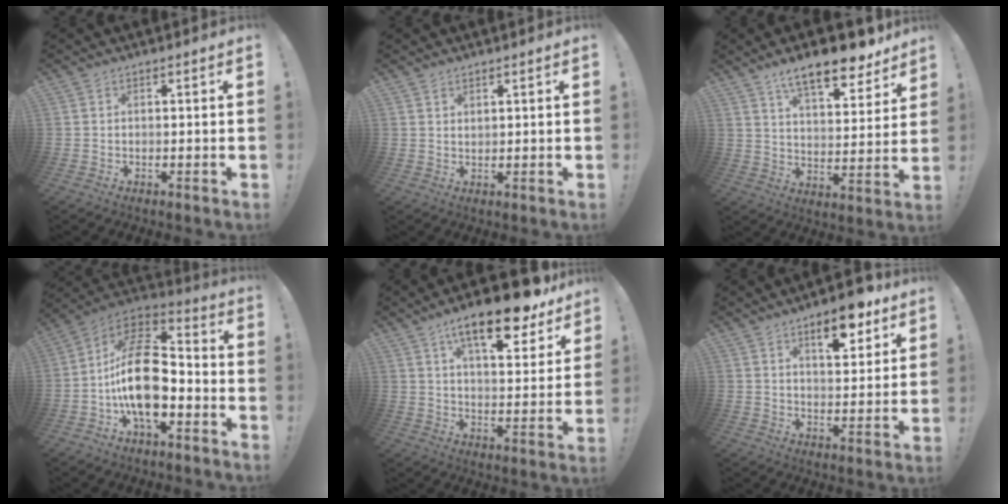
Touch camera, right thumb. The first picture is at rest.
{"total": 1.5, "force": [1.2, 0.5, 0.6], "torque": [-0.001, -0.006, 0.021]}
{"total": 14.4, "force": [10.3, 4.3, 9.1], "torque": [-0.136, -0.072, 0.171]}
{"total": 19.7, "force": [-2.8, 11.1, 16.0], "torque": [-0.303, 0.027, -0.042]}
{"total": 17.4, "force": [11.0, 4.8, 12.5], "torque": [-0.196, -0.065, 0.177]}
{"total": 10.7, "force": [6.5, 4.1, 7.4], "torque": [-0.090, -0.033, 0.108]}